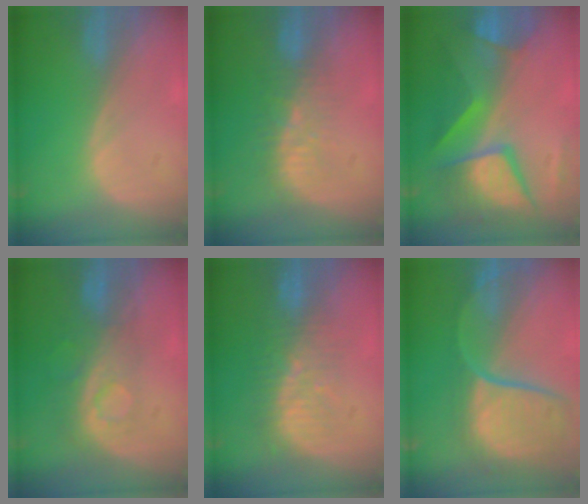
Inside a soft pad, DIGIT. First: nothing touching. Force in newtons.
{"total": 6.0, "press": 5.7, "slide": 1.9}
{"total": 11.7, "press": 11.7, "slide": 1.2}
{"total": 8.4, "press": 7.1, "slide": 4.4}
{"total": 8.3, "press": 7.7, "slide": 3.1}
{"total": 12.0, "press": 9.9, "slide": 6.8}